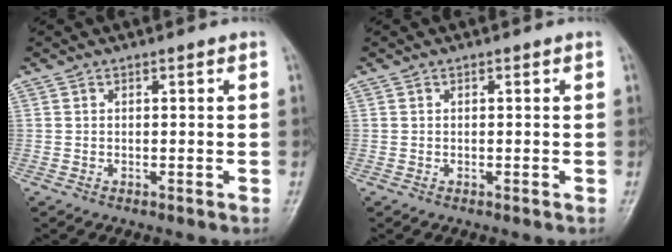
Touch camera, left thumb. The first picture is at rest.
{"total": 0.0}